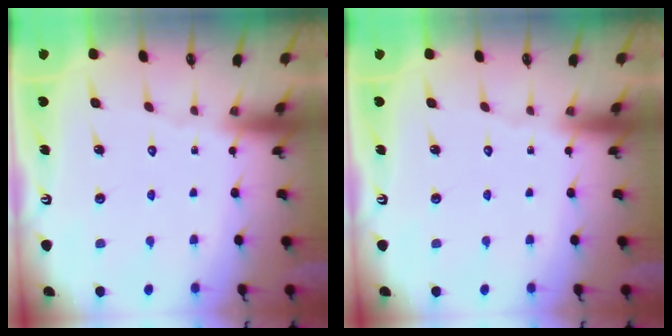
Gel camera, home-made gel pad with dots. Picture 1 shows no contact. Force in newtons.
{"total": 0.0}